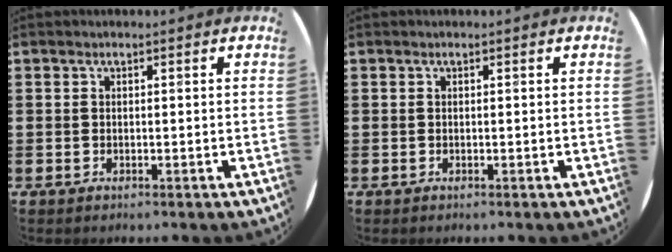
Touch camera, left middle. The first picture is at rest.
{"total": 0.0}